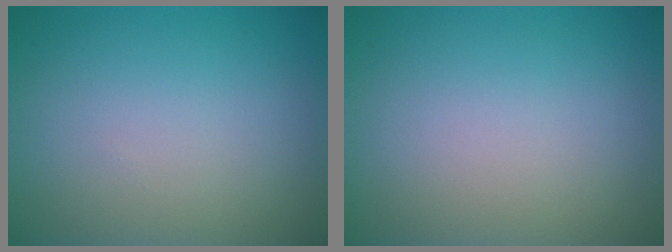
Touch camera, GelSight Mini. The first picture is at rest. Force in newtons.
{"total": 0.0}